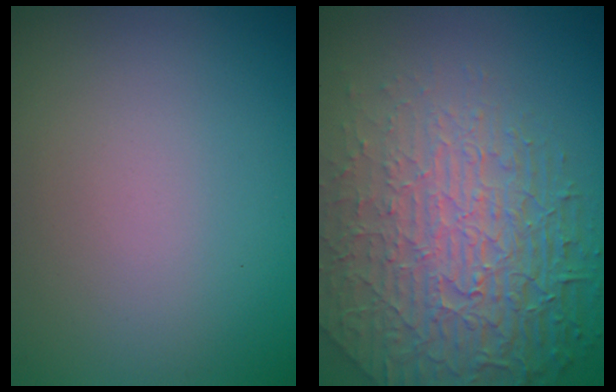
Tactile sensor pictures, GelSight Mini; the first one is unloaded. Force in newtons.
{"total": 8.3, "press": 6.0, "slide": 5.7}